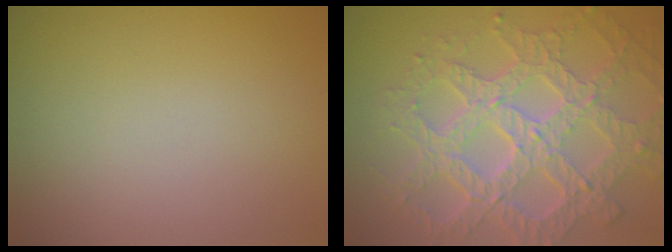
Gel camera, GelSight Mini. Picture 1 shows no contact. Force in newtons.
{"total": 7.8, "press": 6.1, "slide": 4.9}